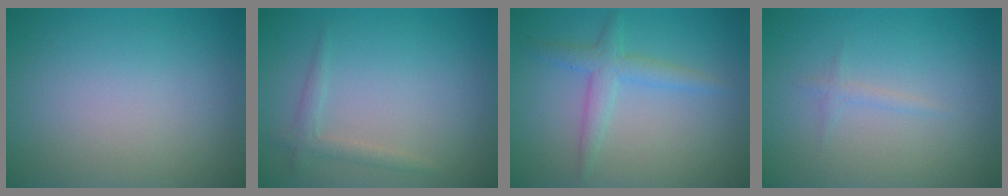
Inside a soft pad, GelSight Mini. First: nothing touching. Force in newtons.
{"total": 1.5, "press": 1.5, "slide": 0.1}
{"total": 2.5, "press": 2.5, "slide": 0.1}
{"total": 0.8, "press": 0.8, "slide": 0.0}